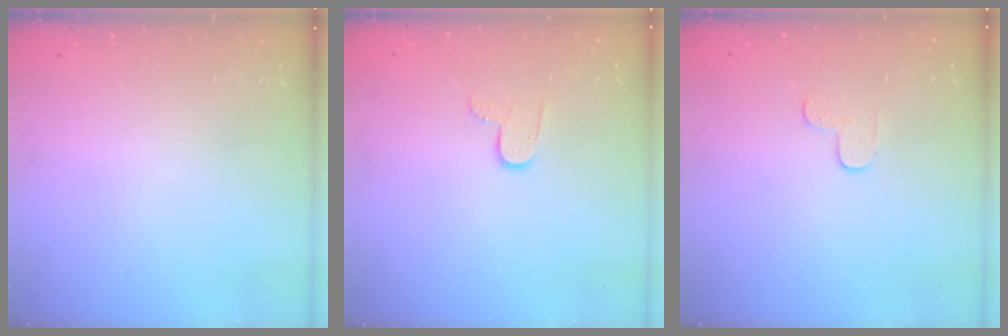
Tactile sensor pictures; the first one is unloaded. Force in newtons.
{"total": 5.2, "press": 5.2, "slide": 0.4}
{"total": 3.7, "press": 3.7, "slide": 0.4}